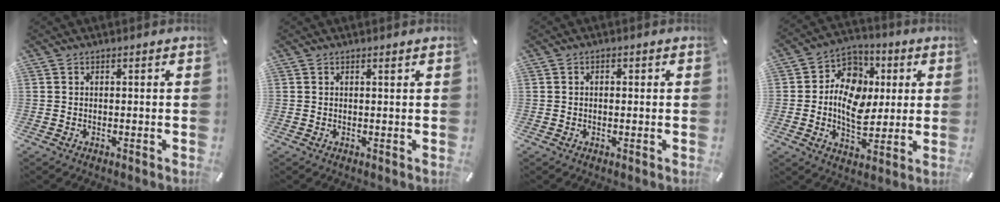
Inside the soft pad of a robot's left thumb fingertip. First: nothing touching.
{"total": 0.6, "force": [0.4, 0.1, 0.4], "torque": [-0.009, -0.002, 0.007]}
{"total": 1.2, "force": [-0.1, 0.9, 0.8], "torque": [-0.016, 0.004, -0.003]}
{"total": 12.7, "force": [0.5, 10.1, 7.6], "torque": [-0.128, 0.003, 0.012]}